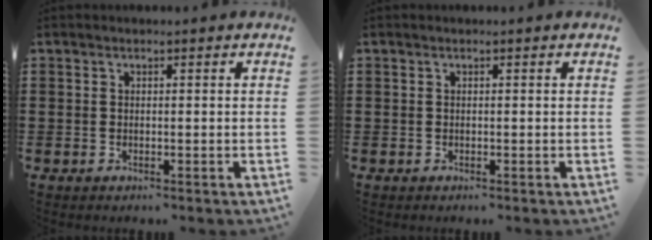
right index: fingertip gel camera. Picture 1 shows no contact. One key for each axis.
{"total": 0.0}